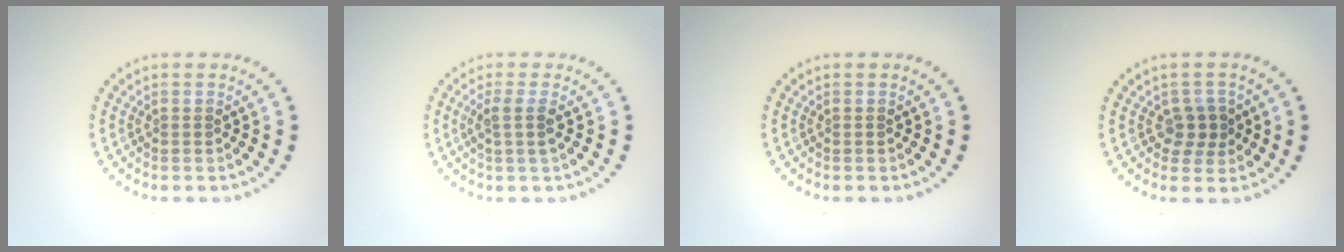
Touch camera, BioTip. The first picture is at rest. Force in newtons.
{"total": 1.9, "press": 1.5, "slide": 1.2}
{"total": 0.0}
{"total": 2.2, "press": 2.0, "slide": 0.9}